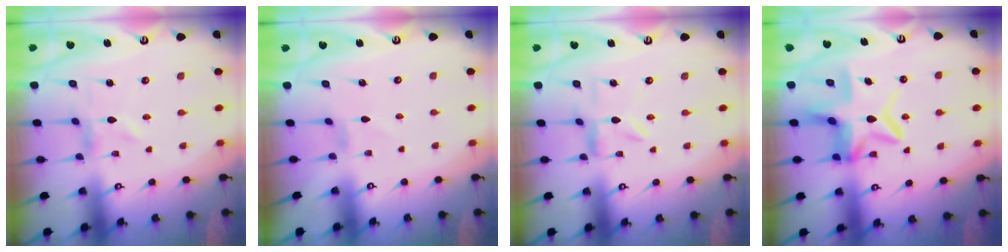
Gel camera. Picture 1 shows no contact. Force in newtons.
{"total": 0.0}
{"total": 3.1, "press": 3.1, "slide": 0.3}
{"total": 12.7, "press": 12.7, "slide": 1.2}